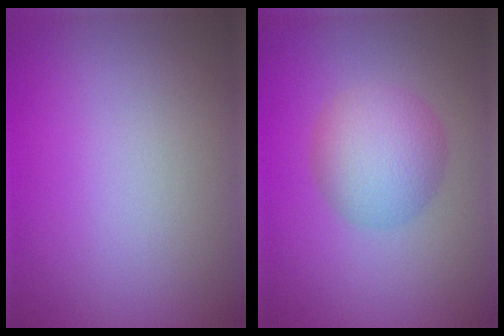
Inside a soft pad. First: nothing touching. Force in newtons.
{"total": 4.6, "press": 4.6, "slide": 0.1}